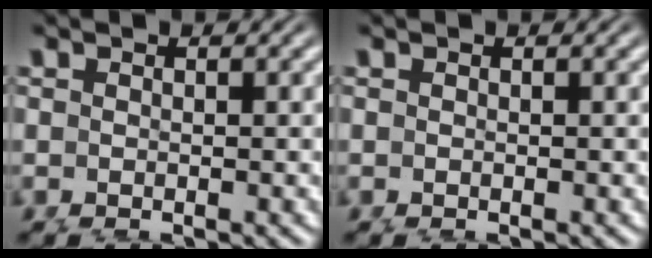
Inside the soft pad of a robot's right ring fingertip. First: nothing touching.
{"total": 0.0}